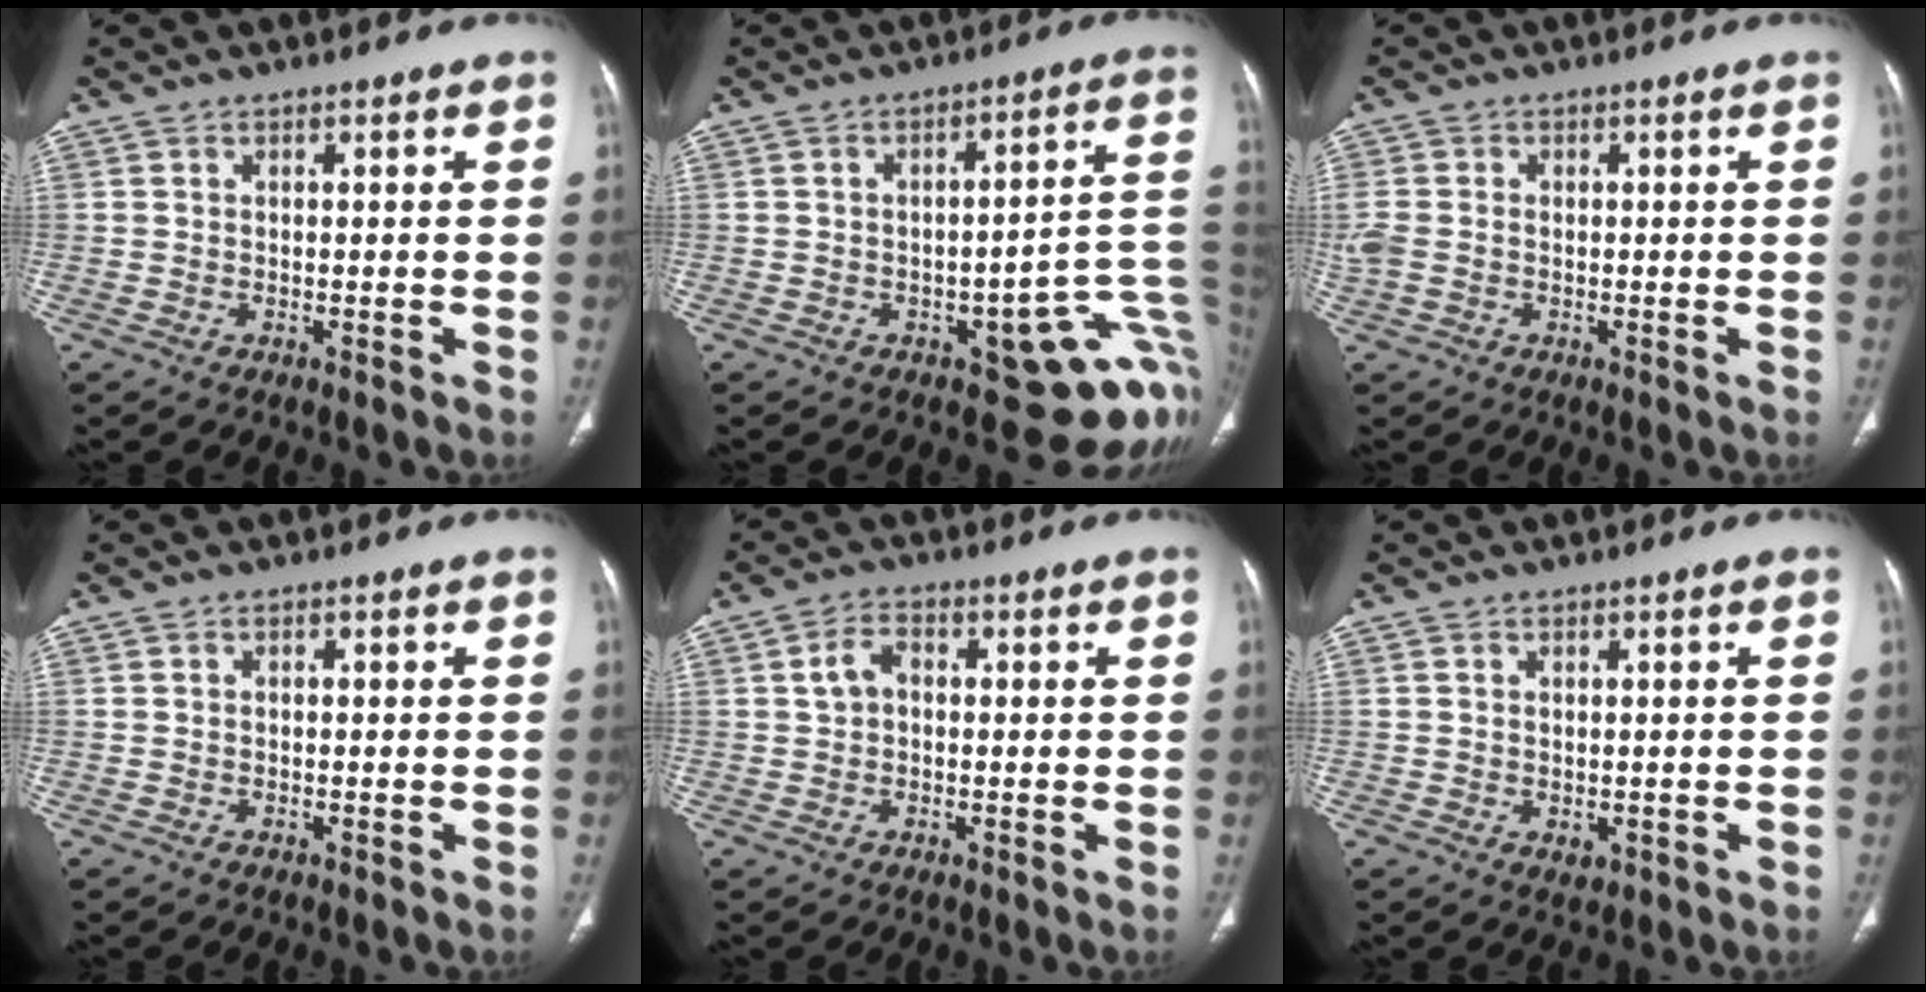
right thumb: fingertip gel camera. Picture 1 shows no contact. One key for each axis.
{"total": 17.5, "fx": -4.8, "fy": 7.4, "fz": 15.1, "tx": -0.123, "ty": 0.031, "tz": -0.043}
{"total": 3.7, "fx": -0.4, "fy": 2.8, "fz": 2.4, "tx": -0.074, "ty": 0.006, "tz": -0.006}
{"total": 0.0}
{"total": 3.8, "fx": 0.5, "fy": 2.7, "fz": 2.7, "tx": -0.049, "ty": 0.015, "tz": 0.006}
{"total": 1.5, "fx": -0.1, "fy": 1.1, "fz": 1.0, "tx": -0.015, "ty": -0.004, "tz": 0.004}